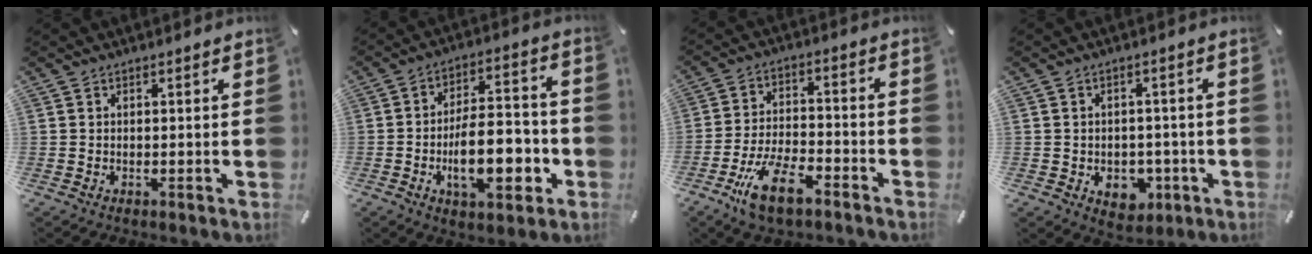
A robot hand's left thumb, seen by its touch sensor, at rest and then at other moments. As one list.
[{"total": 15.9, "force": [-4.3, 8.2, 13.0], "torque": [-0.200, 0.005, -0.072]}, {"total": 12.7, "force": [-7.5, 5.2, 8.8], "torque": [-0.174, 0.033, -0.135]}, {"total": 6.1, "force": [-1.8, 4.9, 3.1], "torque": [-0.034, 0.010, -0.027]}]